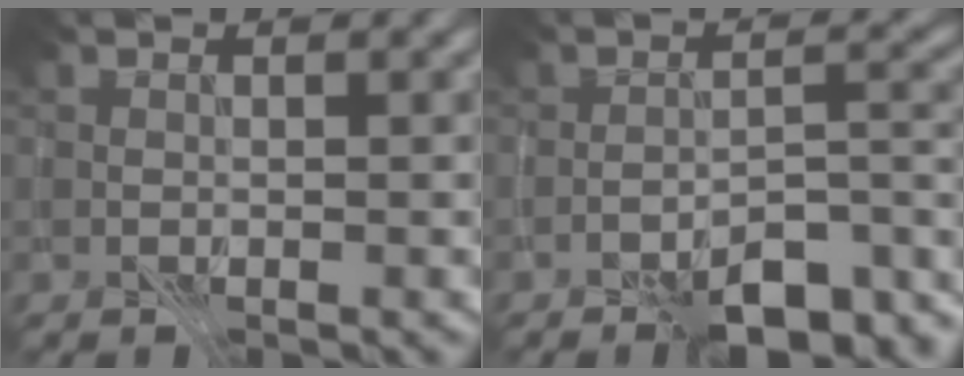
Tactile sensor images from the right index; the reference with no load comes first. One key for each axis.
{"total": 8.1, "fx": -5.7, "fy": 2.6, "fz": 5.1, "tx": -0.061, "ty": 0.013, "tz": -0.092}